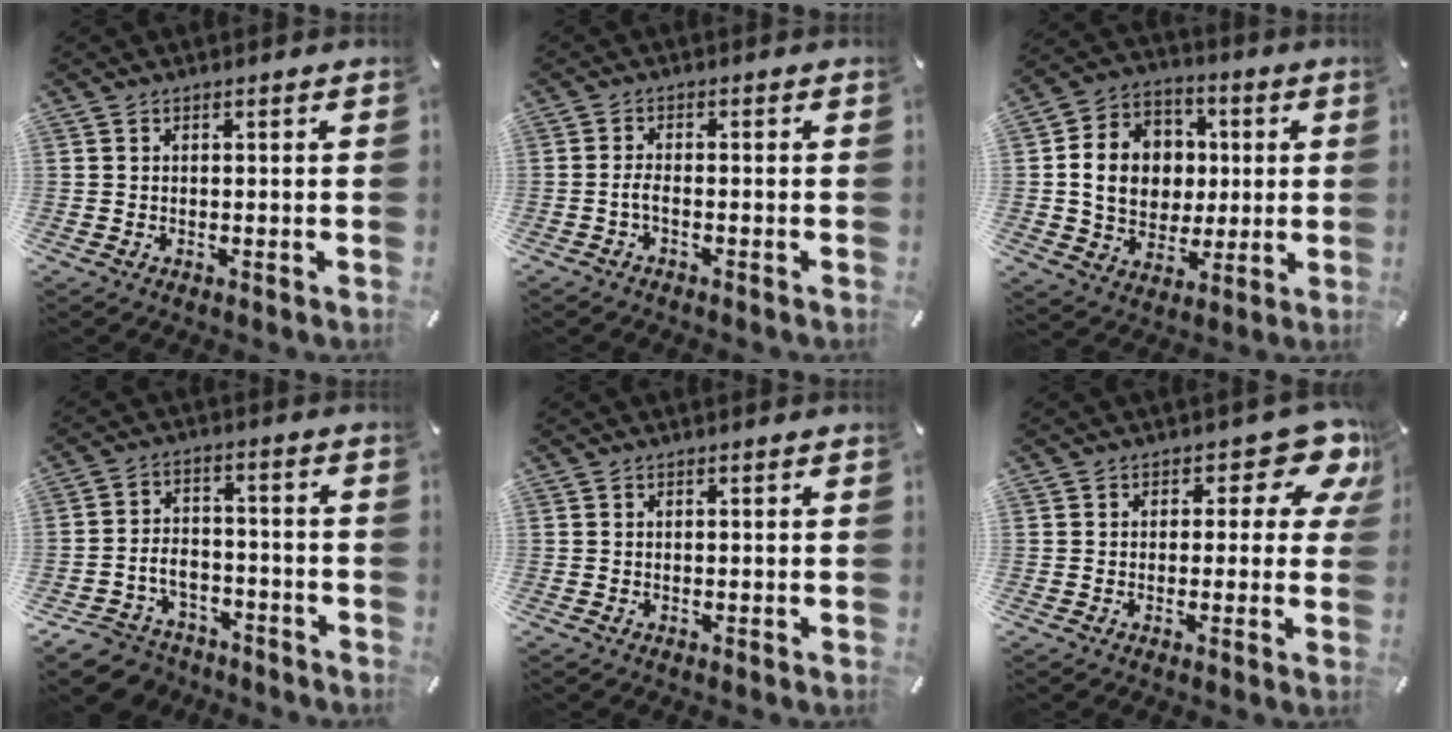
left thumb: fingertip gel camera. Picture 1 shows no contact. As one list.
[{"total": 2.5, "force": [-1.4, 0.9, 1.9], "torque": [-0.047, 0.001, -0.029]}, {"total": 13.4, "force": [0.6, 11.9, 6.0], "torque": [-0.109, 0.014, 0.019]}, {"total": 7.6, "force": [-4.2, 5.9, 2.1], "torque": [-0.049, 0.026, -0.077]}, {"total": 0.0}, {"total": 9.8, "force": [4.6, 4.9, 7.1], "torque": [-0.087, -0.031, 0.077]}]